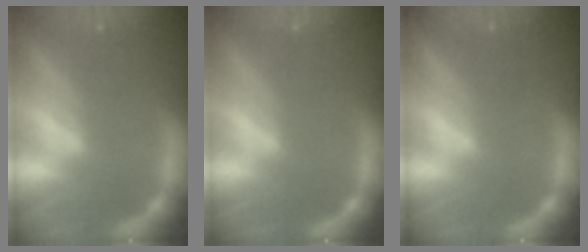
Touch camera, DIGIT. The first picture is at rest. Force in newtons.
{"total": 0.0}
{"total": 1.4}